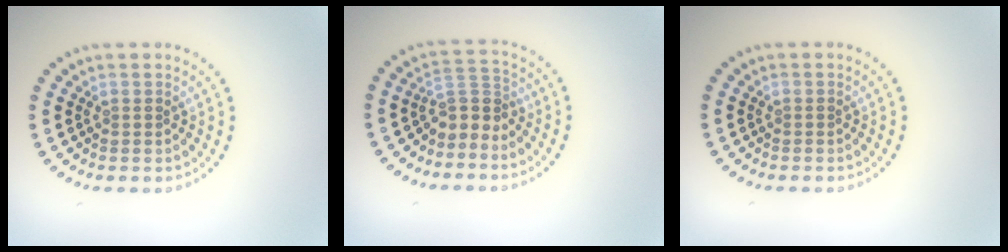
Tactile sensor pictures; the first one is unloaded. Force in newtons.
{"total": 2.6, "press": 1.9, "slide": 1.8}
{"total": 0.0}